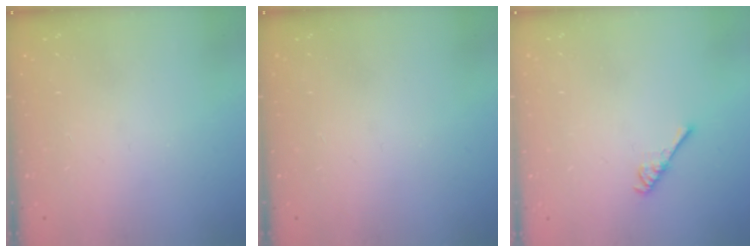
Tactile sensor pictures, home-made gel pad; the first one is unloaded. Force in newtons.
{"total": 0.0}
{"total": 3.8, "press": 3.7, "slide": 0.6}